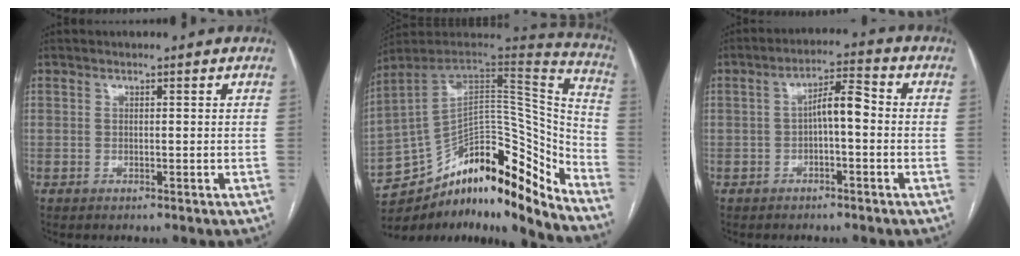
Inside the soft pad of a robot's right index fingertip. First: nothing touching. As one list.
[{"total": 21.3, "force": [-16.9, 6.2, 11.3], "torque": [-0.135, 0.071, -0.266]}, {"total": 5.2, "force": [-0.5, 1.3, 5.0], "torque": [-0.084, 0.024, -0.009]}]